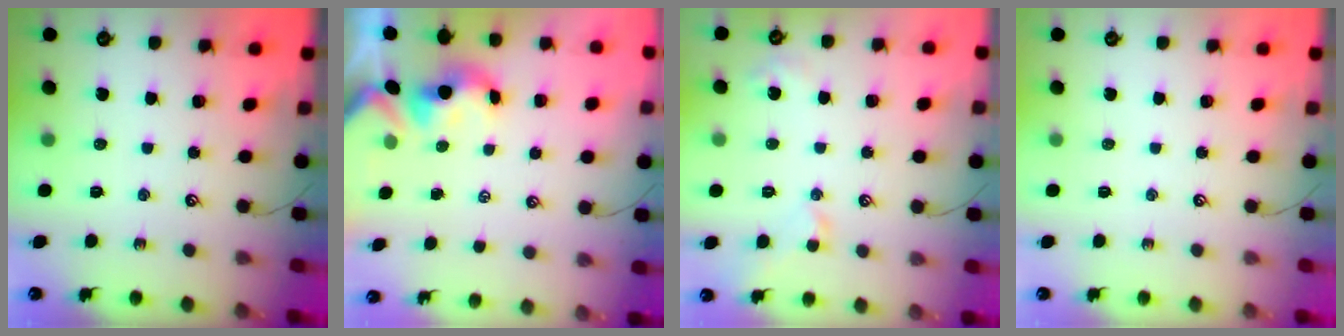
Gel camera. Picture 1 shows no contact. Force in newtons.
{"total": 0.5, "press": 0.4, "slide": 0.4}
{"total": 1.7, "press": 1.6, "slide": 0.6}
{"total": 0.0}